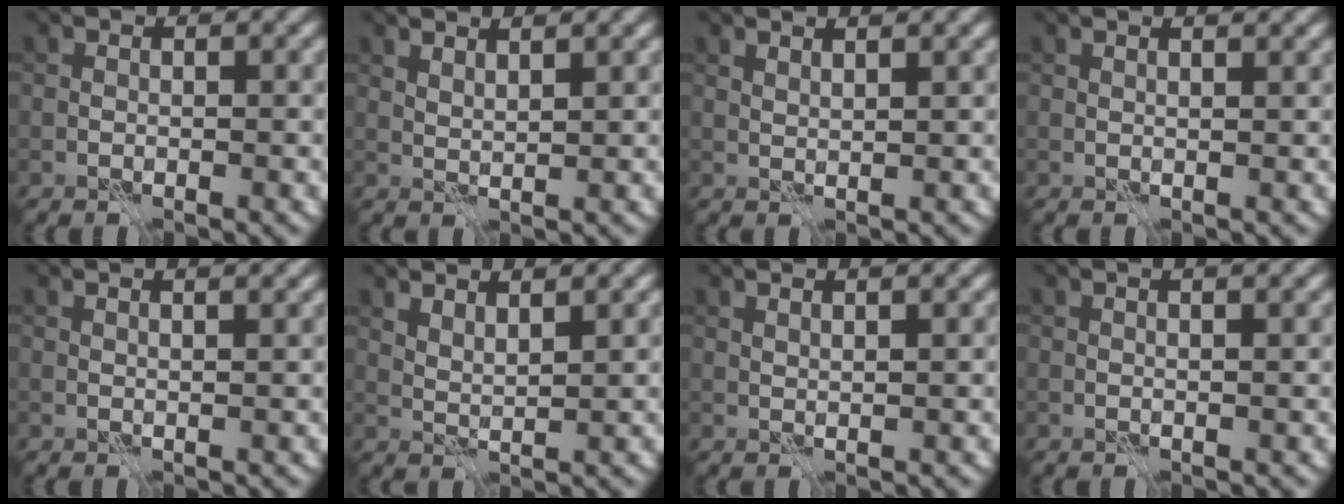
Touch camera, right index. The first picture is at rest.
{"total": 1.8, "force": [1.5, 0.3, 1.0], "torque": [-0.020, 0.000, 0.024]}
{"total": 2.2, "force": [1.6, 0.6, 1.4], "torque": [-0.013, 0.003, 0.011]}
{"total": 2.9, "force": [1.9, 1.1, 1.9], "torque": [-0.008, 0.012, 0.000]}
{"total": 3.8, "force": [2.5, 1.6, 2.5], "torque": [-0.011, 0.027, 0.001]}
{"total": 2.8, "force": [2.2, 0.6, 1.6], "torque": [-0.028, 0.000, 0.037]}
{"total": 2.6, "force": [1.8, 0.8, 1.7], "torque": [-0.014, 0.007, 0.008]}
{"total": 4.0, "force": [2.1, 1.7, 2.9], "torque": [-0.015, 0.025, -0.002]}